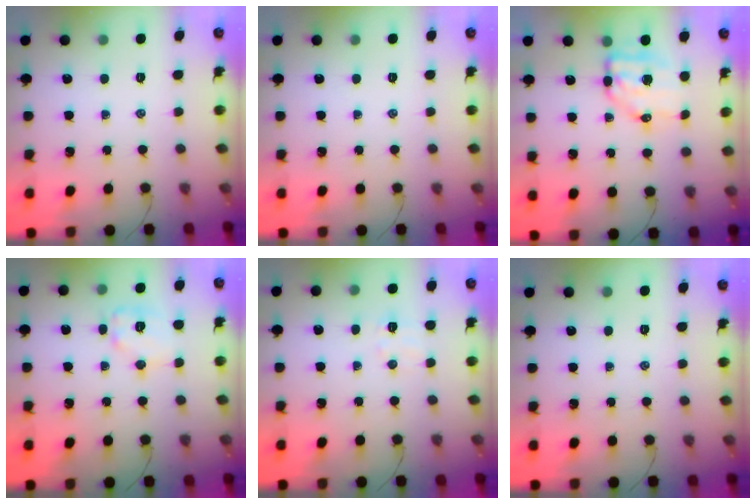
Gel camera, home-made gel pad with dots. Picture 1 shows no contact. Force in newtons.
{"total": 0.0}
{"total": 7.2, "press": 7.0, "slide": 1.6}
{"total": 9.0, "press": 9.0, "slide": 0.2}
{"total": 4.5, "press": 4.4, "slide": 1.0}
{"total": 0.0}